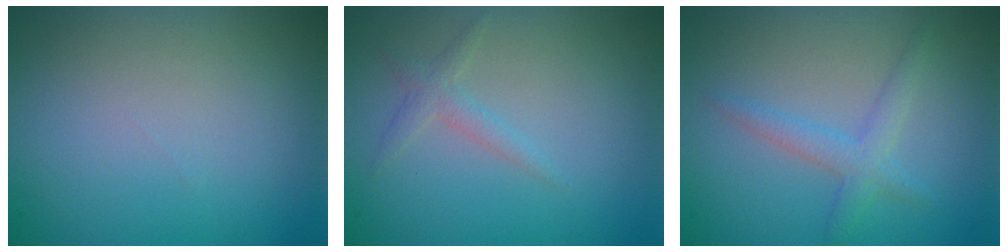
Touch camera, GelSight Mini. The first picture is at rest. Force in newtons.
{"total": 1.3, "press": 1.3, "slide": 0.0}
{"total": 2.2, "press": 2.2, "slide": 0.2}